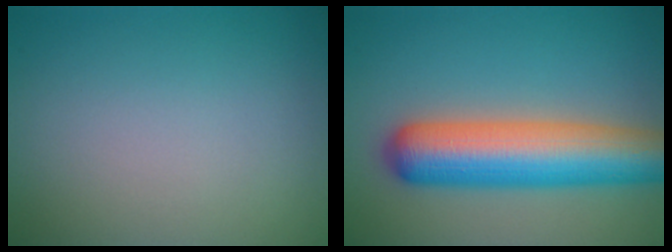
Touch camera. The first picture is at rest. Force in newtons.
{"total": 8.7, "press": 8.7, "slide": 0.2}